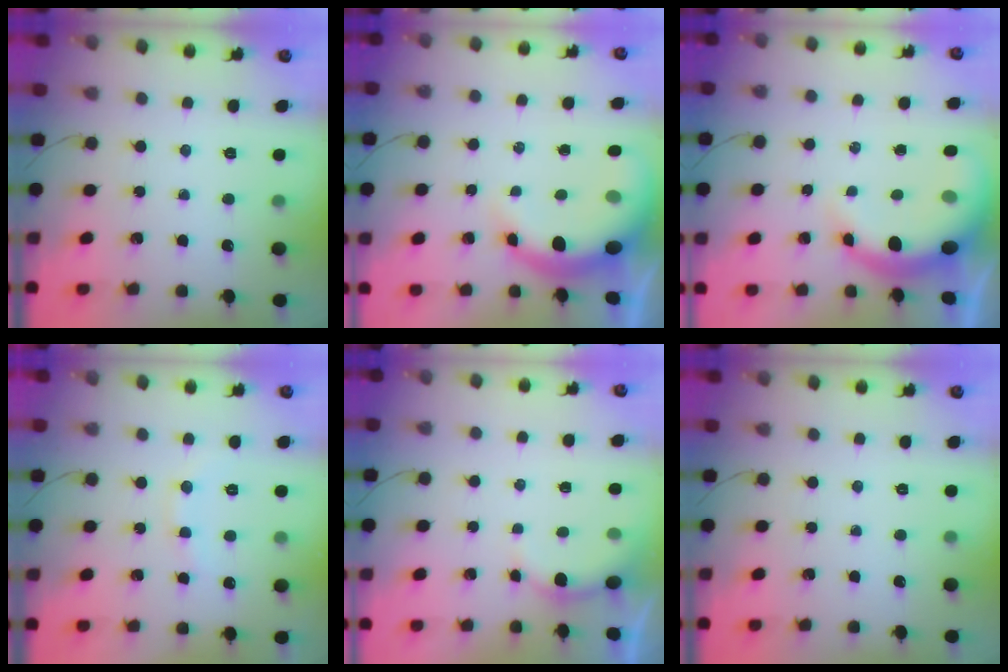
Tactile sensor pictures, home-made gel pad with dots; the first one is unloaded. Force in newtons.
{"total": 8.0, "press": 7.7, "slide": 1.9}
{"total": 8.0, "press": 7.7, "slide": 1.9}
{"total": 6.9, "press": 6.7, "slide": 1.7}
{"total": 2.7, "press": 2.5, "slide": 0.8}
{"total": 0.0}